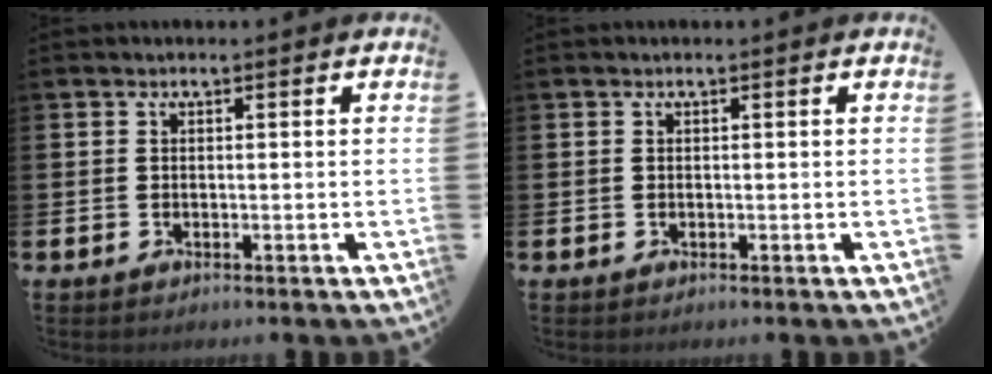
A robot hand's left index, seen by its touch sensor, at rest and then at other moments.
{"total": 0.0}